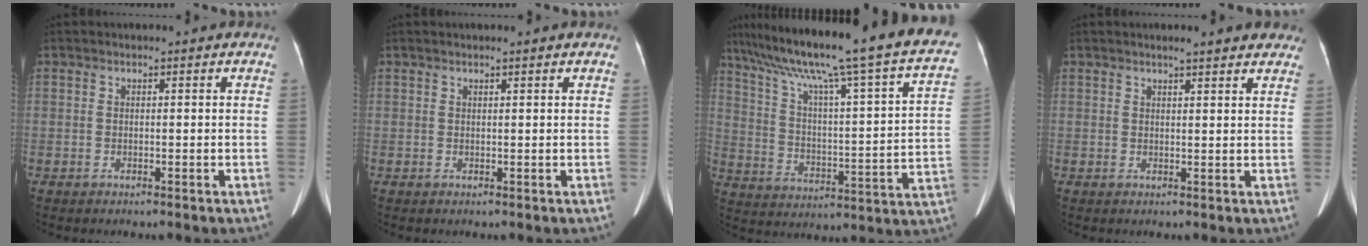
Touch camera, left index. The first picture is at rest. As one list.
[{"total": 1.4, "force": [1.1, -0.1, 0.8], "torque": [-0.010, 0.015, 0.021]}, {"total": 30.6, "force": [23.5, 1.6, 19.6], "torque": [-0.295, -0.021, 0.318]}, {"total": 7.1, "force": [6.0, 1.1, 3.6], "torque": [-0.035, 0.014, 0.063]}]